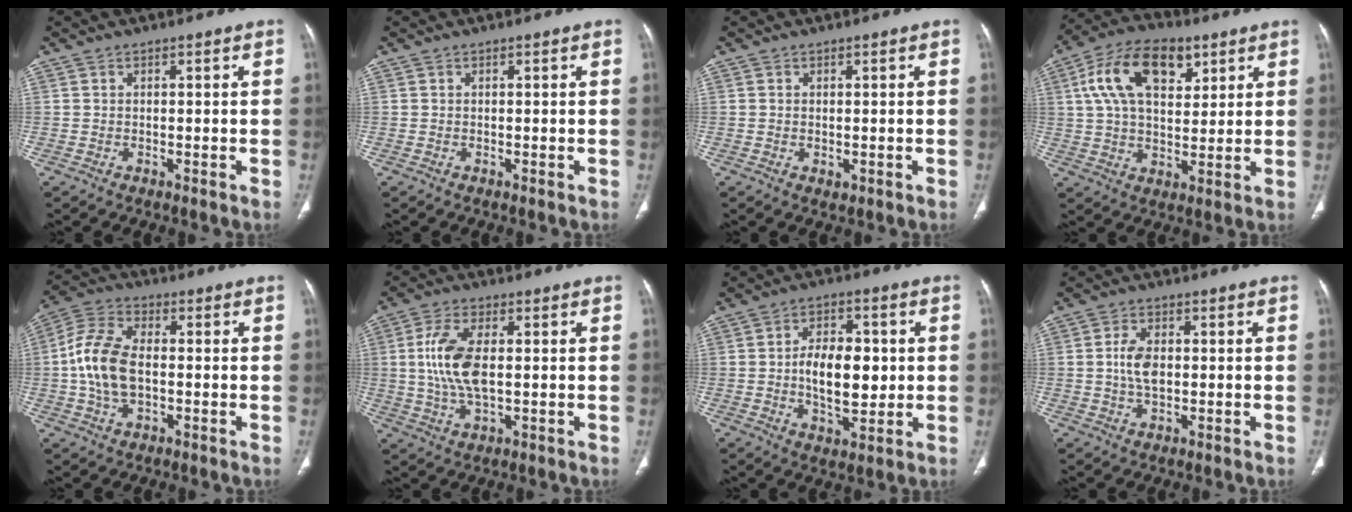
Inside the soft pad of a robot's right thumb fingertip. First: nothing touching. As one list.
[{"total": 0.0}, {"total": 1.1, "force": [-0.1, 0.8, 0.7], "torque": [-0.013, -0.003, 0.002]}, {"total": 16.0, "force": [6.3, 9.0, 11.6], "torque": [-0.185, -0.002, 0.108]}, {"total": 11.6, "force": [-0.7, 6.6, 9.5], "torque": [-0.196, 0.022, -0.017]}, {"total": 10.2, "force": [0.8, 4.7, 9.0], "torque": [-0.193, 0.000, 0.018]}, {"total": 11.0, "force": [0.0, 6.1, 9.2], "torque": [-0.122, 0.003, 0.002]}, {"total": 5.1, "force": [0.1, 3.0, 4.1], "torque": [-0.081, 0.005, 0.001]}]